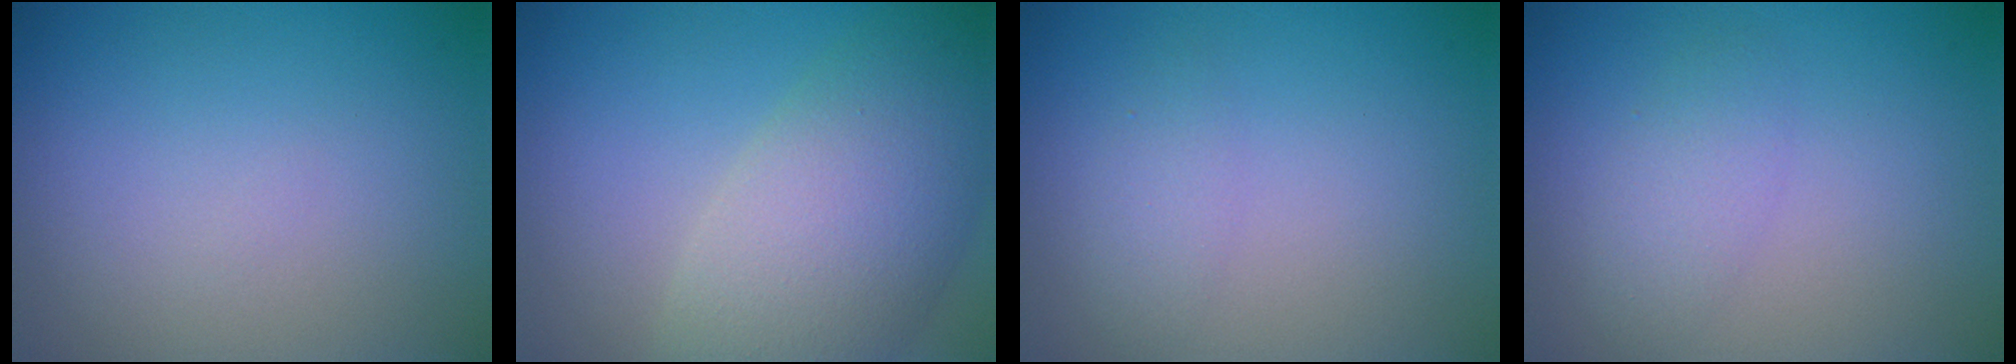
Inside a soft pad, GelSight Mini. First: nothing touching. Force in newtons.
{"total": 8.6, "press": 8.6, "slide": 0.4}
{"total": 1.3, "press": 1.3, "slide": 0.0}
{"total": 2.0, "press": 2.0, "slide": 0.1}